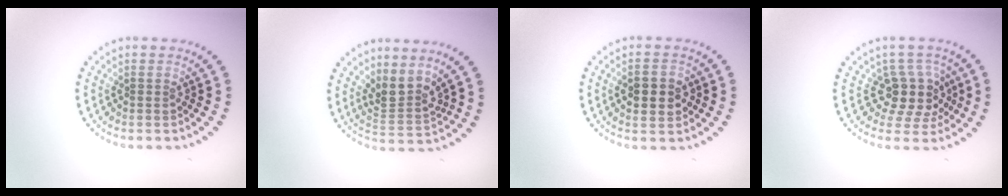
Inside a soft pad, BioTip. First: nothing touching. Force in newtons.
{"total": 3.0, "press": 2.2, "slide": 2.1}
{"total": 3.9, "press": 3.9, "slide": 0.0}
{"total": 3.7, "press": 3.0, "slide": 2.3}